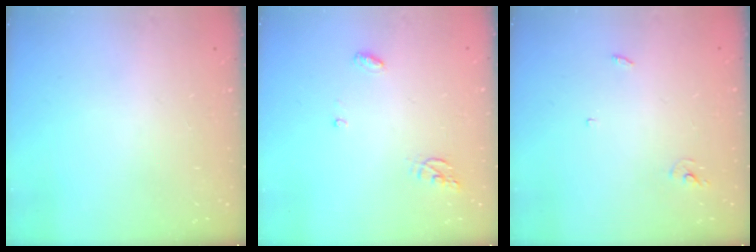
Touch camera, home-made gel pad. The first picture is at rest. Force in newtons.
{"total": 5.3, "press": 5.3, "slide": 0.3}
{"total": 2.4, "press": 2.4, "slide": 0.1}